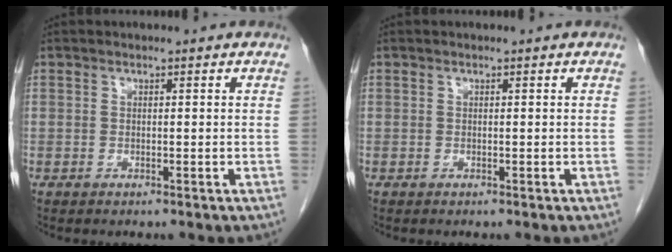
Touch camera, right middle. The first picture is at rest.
{"total": 0.0}